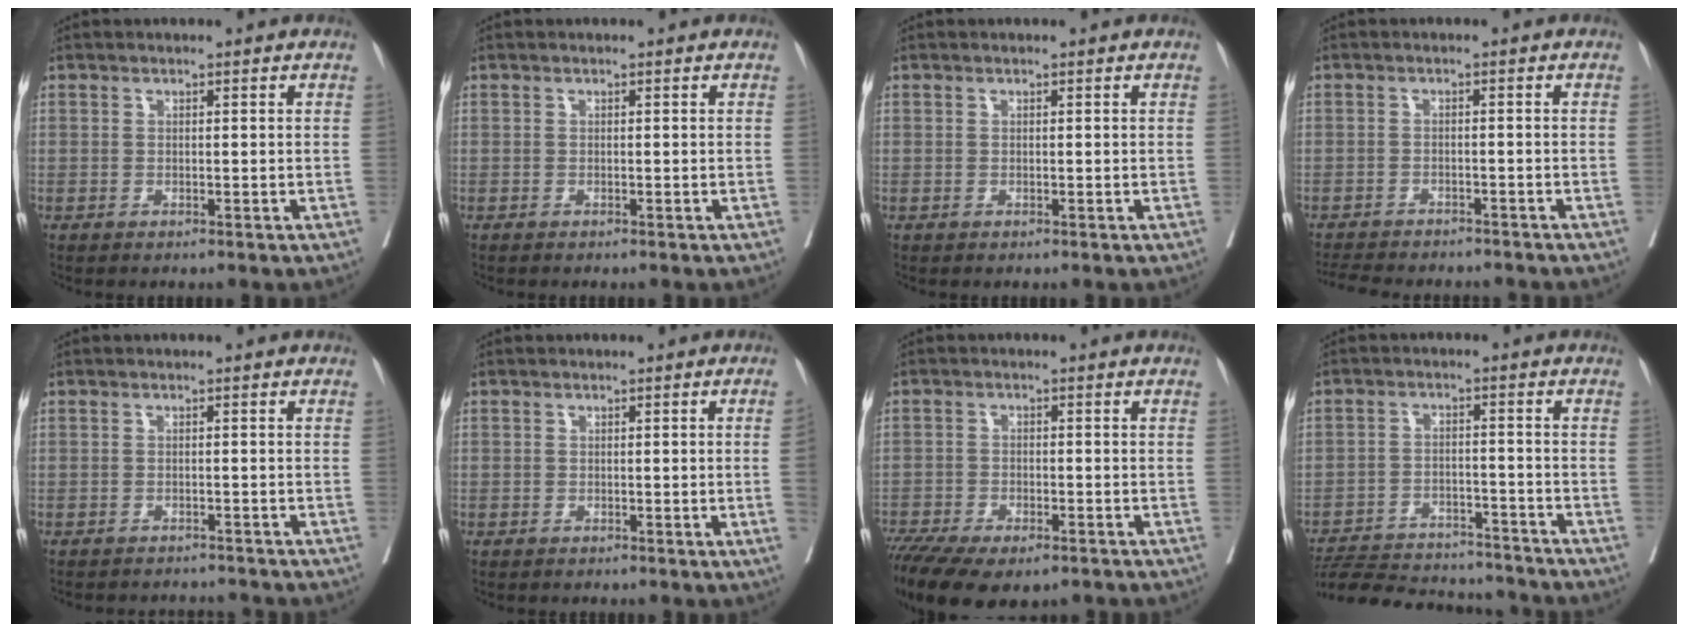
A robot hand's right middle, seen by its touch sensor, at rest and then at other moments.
{"total": 0.0}
{"total": 0.0}
{"total": 11.5, "force": [-10.4, 2.8, 4.1], "torque": [-0.075, -0.007, -0.137]}
{"total": 5.9, "force": [-5.7, 1.1, 0.7], "torque": [-0.004, 0.001, -0.072]}
{"total": 1.2, "force": [-0.4, 0.2, 1.1], "torque": [-0.021, 0.003, -0.007]}
{"total": 14.1, "force": [-10.2, 5.3, 8.1], "torque": [-0.172, -0.015, -0.157]}
{"total": 16.3, "force": [-15.1, 4.7, 3.9], "torque": [-0.072, 0.006, -0.214]}